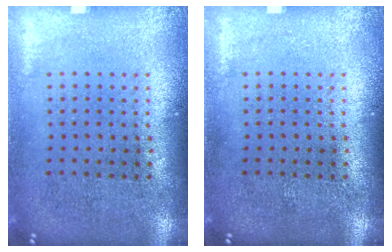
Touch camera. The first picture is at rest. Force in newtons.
{"total": 0.0}